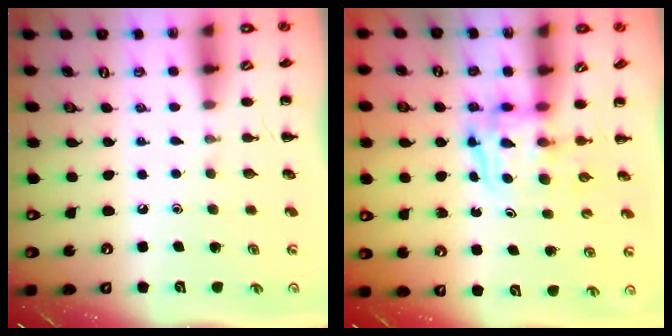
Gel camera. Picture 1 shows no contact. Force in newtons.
{"total": 3.6, "press": 3.5, "slide": 0.3}